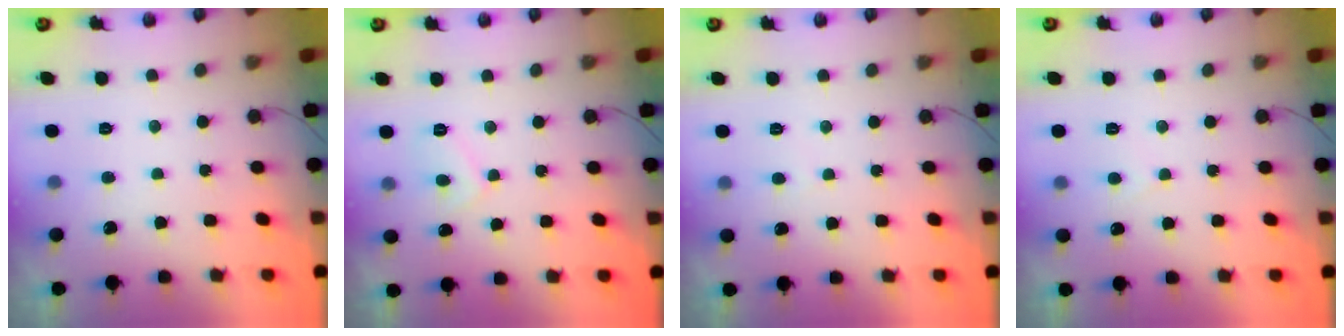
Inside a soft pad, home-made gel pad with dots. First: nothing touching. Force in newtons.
{"total": 4.9, "press": 4.9, "slide": 0.1}
{"total": 2.7, "press": 2.7, "slide": 0.2}
{"total": 2.3, "press": 2.3, "slide": 0.2}